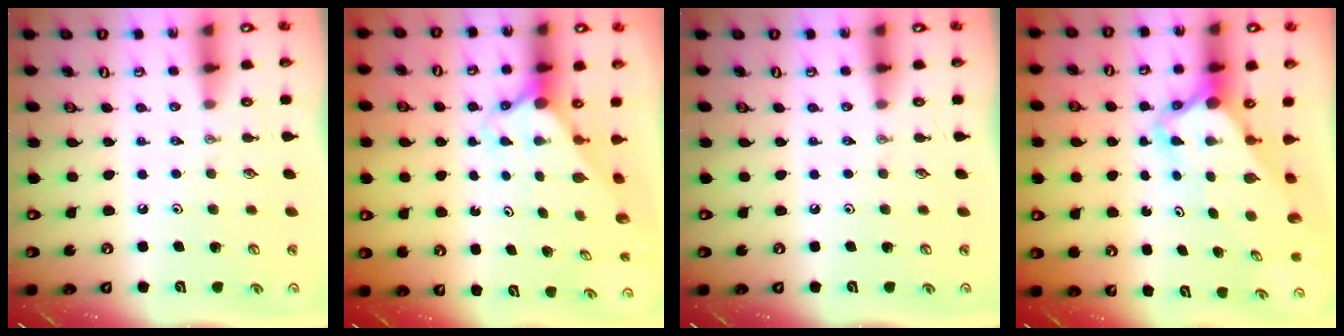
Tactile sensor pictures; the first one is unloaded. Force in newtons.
{"total": 2.2, "press": 2.2, "slide": 0.1}
{"total": 0.0}
{"total": 4.5, "press": 4.5, "slide": 0.5}